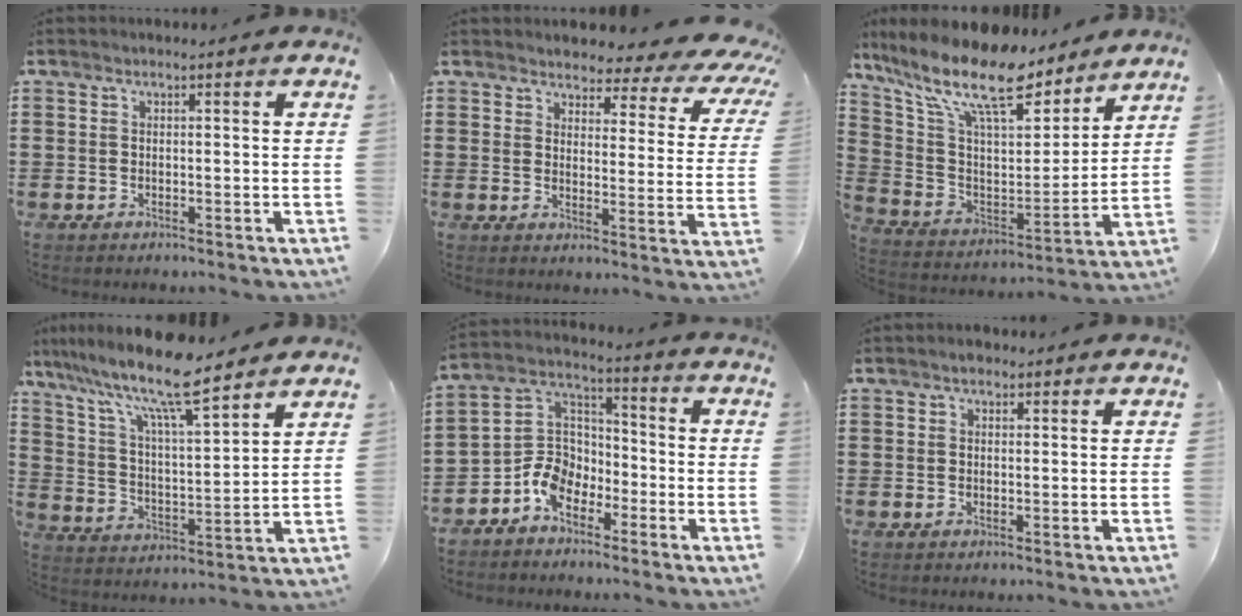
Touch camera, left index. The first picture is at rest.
{"total": 3.9, "force": [3.5, 1.1, 1.3], "torque": [-0.031, -0.029, 0.052]}
{"total": 15.9, "force": [11.7, 4.4, 9.8], "torque": [-0.217, -0.071, 0.199]}
{"total": 12.1, "force": [9.7, 1.5, 7.1], "torque": [-0.157, -0.048, 0.163]}
{"total": 7.8, "force": [-4.8, 5.2, 3.2], "torque": [-0.091, 0.016, -0.101]}
{"total": 1.3, "force": [1.0, 0.7, 0.4], "torque": [-0.002, 0.002, 0.017]}